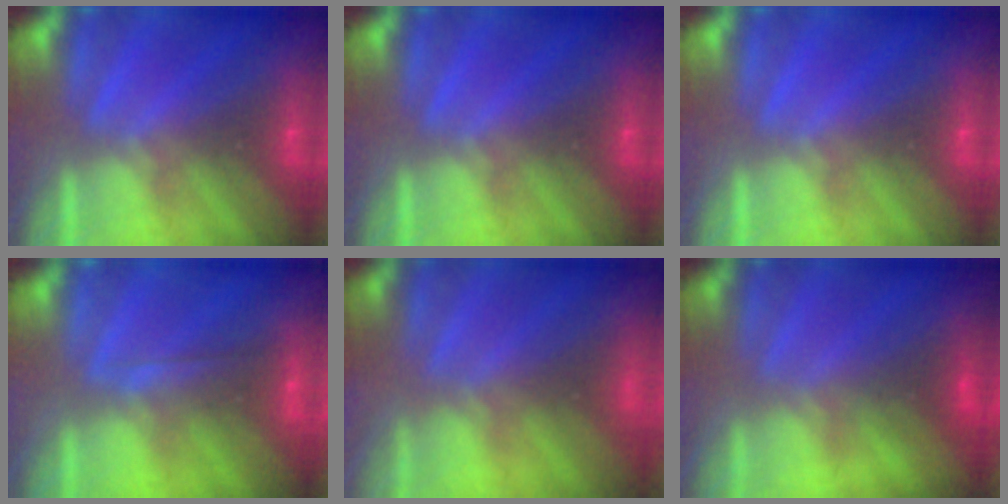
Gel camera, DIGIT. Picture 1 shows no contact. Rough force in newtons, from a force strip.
{"total": 0.0}
{"total": 0.0}
{"total": 1.9}
{"total": 6.0}
{"total": 3.5}